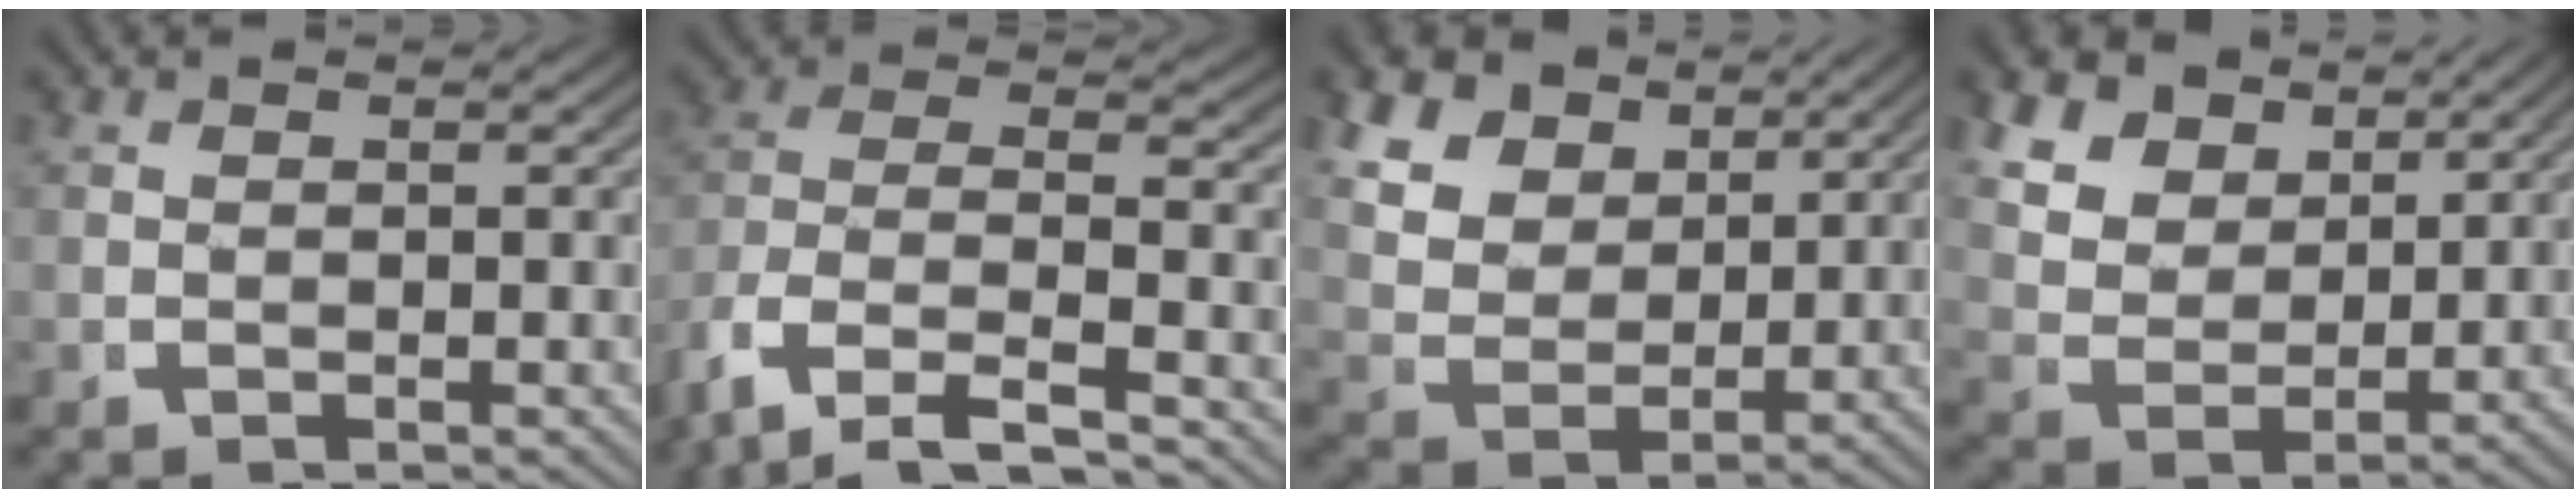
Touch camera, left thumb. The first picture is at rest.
{"total": 10.9, "force": [-1.7, 8.0, 7.1], "torque": [-0.185, -0.043, -0.014]}
{"total": 10.8, "force": [3.6, 8.2, 6.1], "torque": [-0.144, -0.014, 0.059]}
{"total": 10.0, "force": [3.6, 7.3, 5.7], "torque": [-0.132, -0.011, 0.061]}